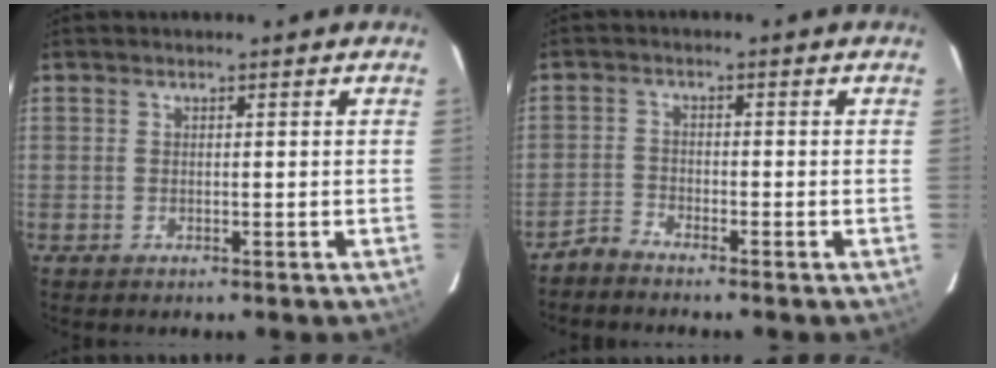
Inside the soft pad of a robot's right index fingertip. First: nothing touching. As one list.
[{"total": 2.5, "force": [-2.4, 0.3, 0.2], "torque": [-0.007, 0.001, -0.056]}]